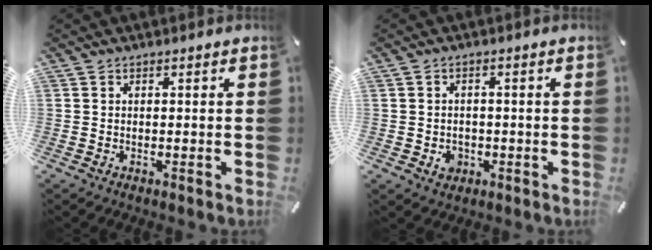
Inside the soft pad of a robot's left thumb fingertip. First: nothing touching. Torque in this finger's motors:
{"motor_torque": [0.21, 0.39, 0.06, -0.02, -0.01]}